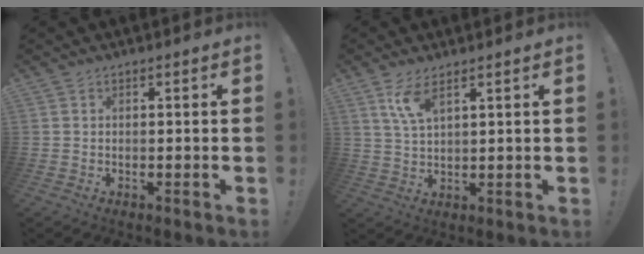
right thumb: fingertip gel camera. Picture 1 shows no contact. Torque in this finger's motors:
{"motor_torque": [0.00, 0.00, 0.05, 0.04, 0.00]}